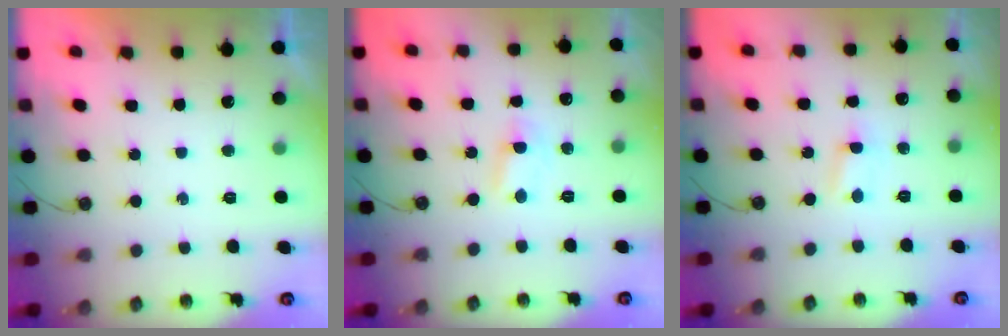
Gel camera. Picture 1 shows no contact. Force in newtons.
{"total": 2.8, "press": 2.8, "slide": 0.3}
{"total": 1.9, "press": 1.8, "slide": 0.3}